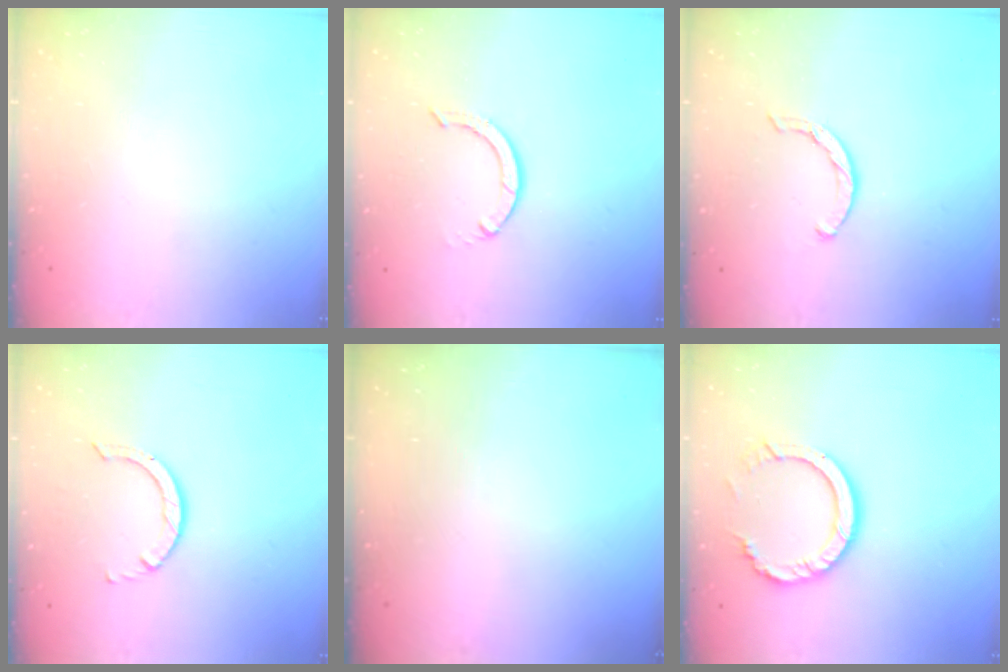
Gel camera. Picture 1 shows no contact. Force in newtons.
{"total": 4.1, "press": 4.0, "slide": 0.5}
{"total": 3.5, "press": 3.5, "slide": 0.3}
{"total": 2.9, "press": 2.9, "slide": 0.2}
{"total": 0.0}
{"total": 10.1, "press": 10.1, "slide": 0.9}